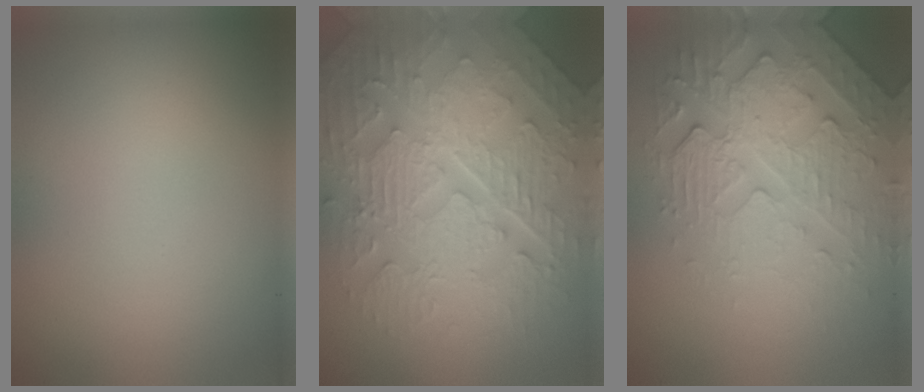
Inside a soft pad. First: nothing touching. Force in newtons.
{"total": 10.1, "press": 6.7, "slide": 7.5}
{"total": 4.8, "press": 4.4, "slide": 1.9}